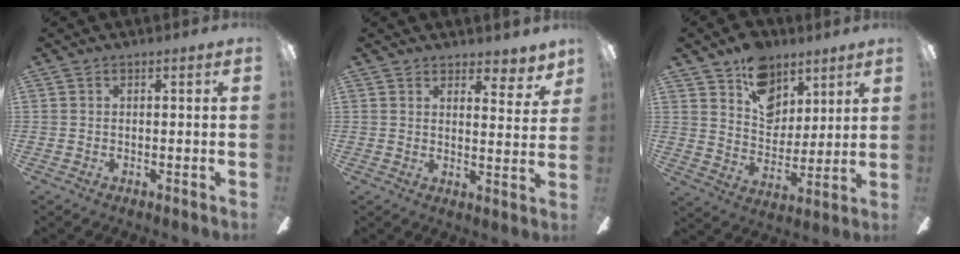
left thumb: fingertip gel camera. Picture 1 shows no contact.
{"total": 5.0, "force": [4.2, 1.6, 2.3], "torque": [-0.024, -0.030, 0.071]}
{"total": 13.8, "force": [8.9, 9.2, 5.1], "torque": [-0.073, -0.048, 0.168]}